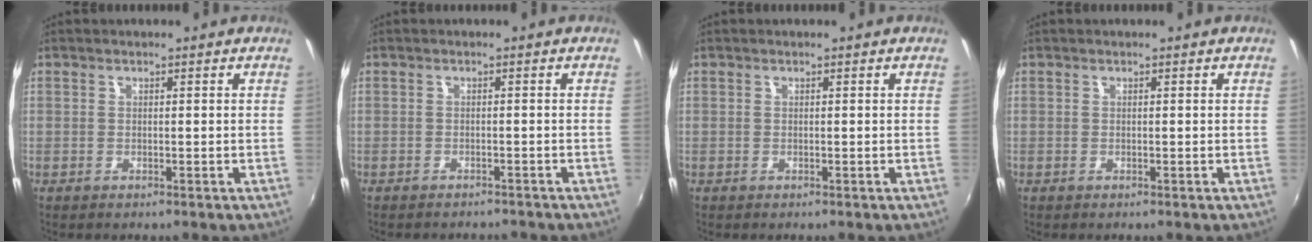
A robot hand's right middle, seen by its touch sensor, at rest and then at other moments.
{"total": 3.8, "force": [-3.5, 1.1, 1.0], "torque": [-0.027, -0.010, -0.048]}
{"total": 0.0}
{"total": 0.0}